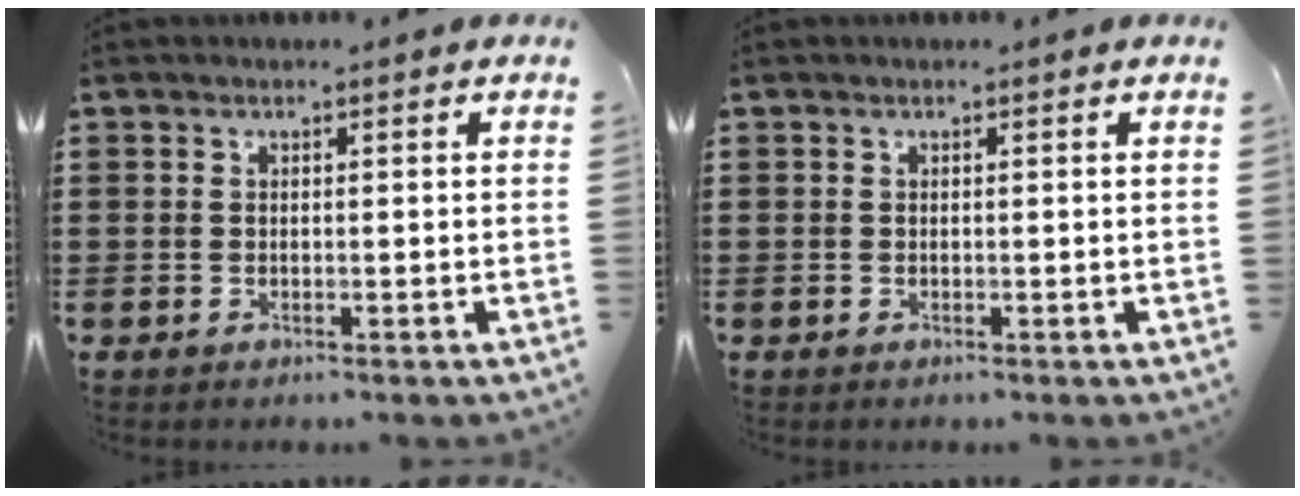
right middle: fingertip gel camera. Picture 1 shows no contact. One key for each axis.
{"total": 0.0}